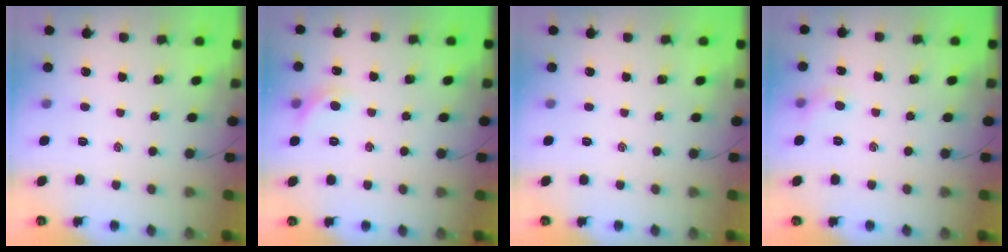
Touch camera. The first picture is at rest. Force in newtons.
{"total": 6.4, "press": 6.3, "slide": 1.4}
{"total": 0.0}
{"total": 4.9, "press": 4.6, "slide": 1.7}